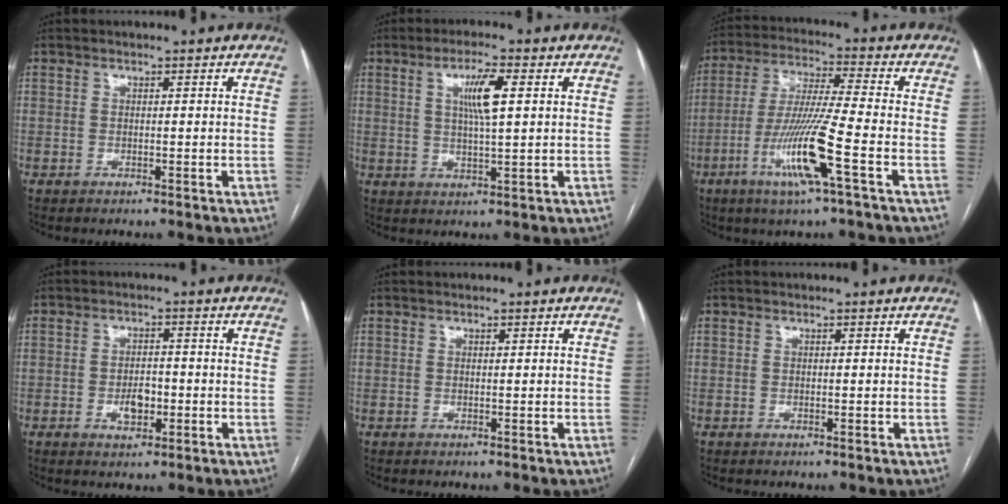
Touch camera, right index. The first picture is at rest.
{"total": 6.3, "force": [1.8, 0.7, 5.9], "torque": [-0.109, 0.003, 0.033]}
{"total": 12.7, "force": [-5.0, -0.7, 11.6], "torque": [-0.233, -0.017, -0.100]}
{"total": 3.8, "force": [-1.1, 2.0, 3.1], "torque": [-0.051, 0.003, -0.015]}
{"total": 0.0}
{"total": 0.0}